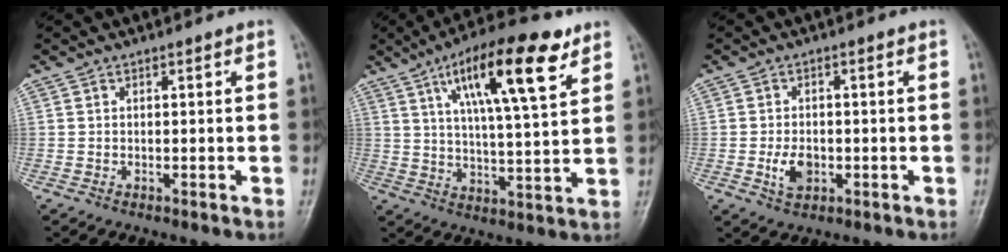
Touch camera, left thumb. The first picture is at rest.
{"total": 17.4, "force": [8.8, 4.6, 14.3], "torque": [-0.216, -0.024, 0.142]}
{"total": 4.9, "force": [-1.1, 3.3, 3.5], "torque": [-0.057, -0.001, -0.016]}